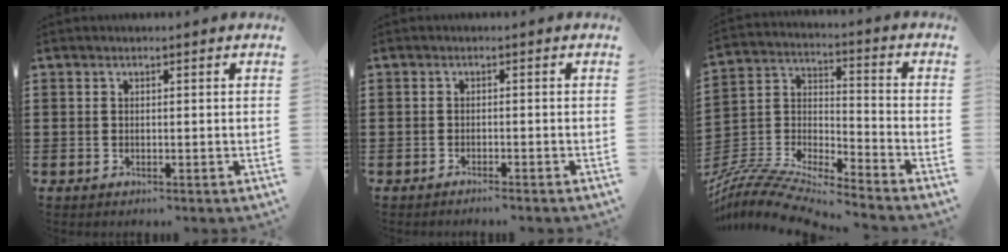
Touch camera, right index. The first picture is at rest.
{"total": 1.1, "force": [-1.0, -0.2, 0.2], "torque": [-0.006, 0.001, -0.021]}
{"total": 9.1, "force": [-8.7, 0.8, 2.8], "torque": [-0.068, 0.001, -0.180]}